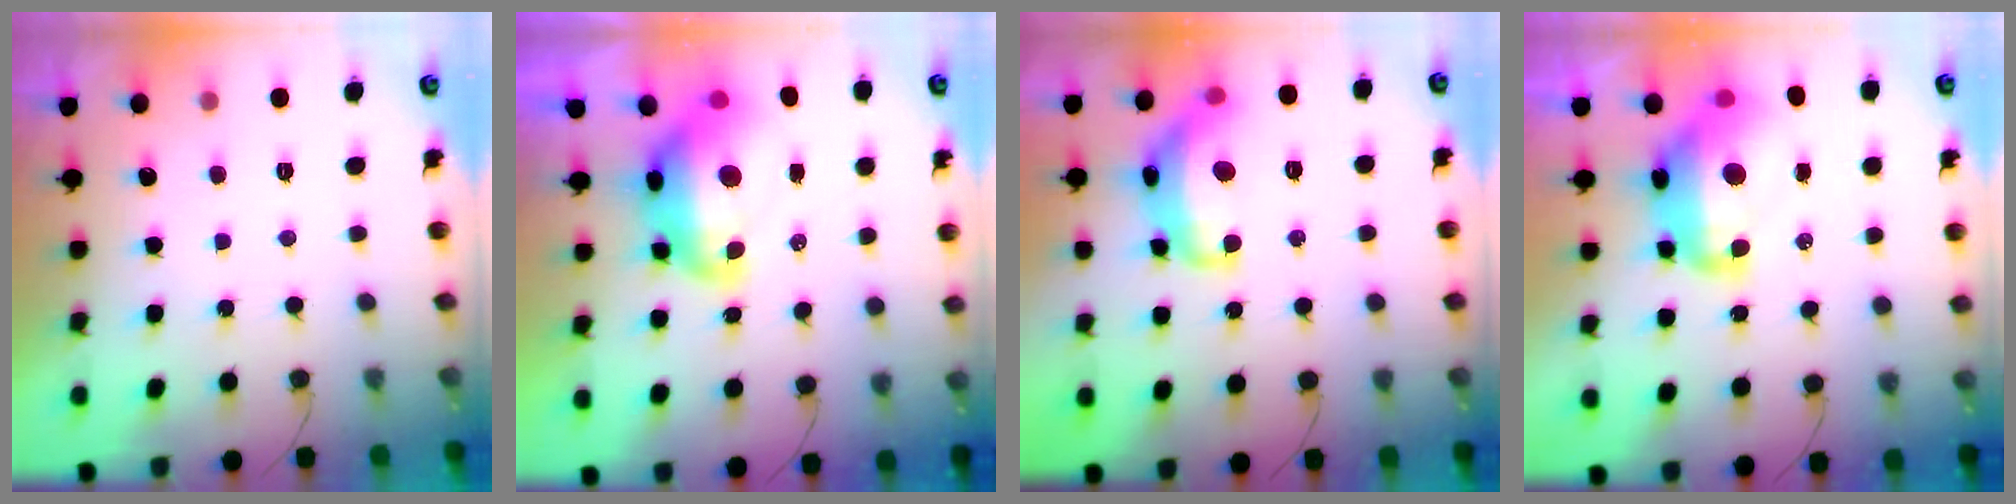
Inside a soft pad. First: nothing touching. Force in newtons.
{"total": 15.1, "press": 15.1, "slide": 1.1}
{"total": 15.0, "press": 14.9, "slide": 1.2}
{"total": 15.9, "press": 15.9, "slide": 1.3}